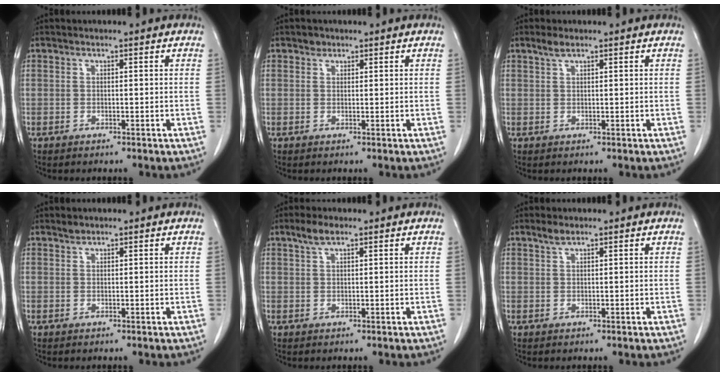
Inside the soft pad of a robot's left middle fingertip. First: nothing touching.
{"total": 1.0, "force": [0.7, 0.7, 0.1], "torque": [0.002, -0.001, 0.009]}
{"total": 1.5, "force": [1.2, 0.3, 0.9], "torque": [-0.023, 0.004, 0.027]}
{"total": 0.7, "force": [0.7, 0.2, 0.1], "torque": [-0.007, 0.000, 0.014]}
{"total": 2.6, "force": [1.8, 0.7, 1.7], "torque": [-0.041, 0.008, 0.038]}
{"total": 1.4, "force": [1.1, 0.3, 0.7], "torque": [-0.019, 0.002, 0.025]}